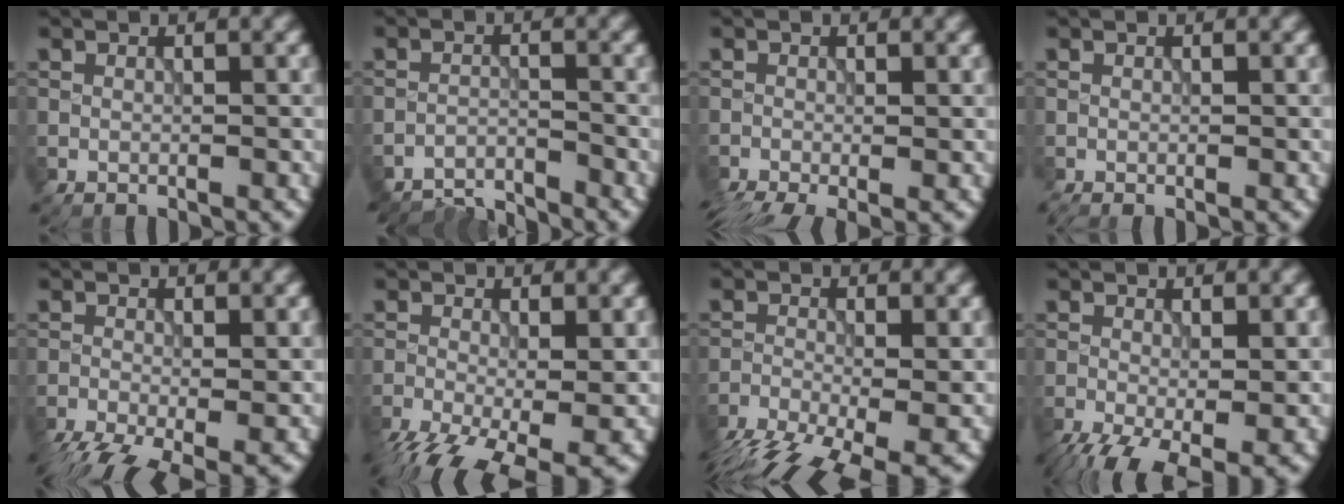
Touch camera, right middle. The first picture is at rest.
{"total": 4.3, "force": [-4.3, 0.4, 0.6], "torque": [-0.013, -0.010, -0.077]}
{"total": 5.1, "force": [-3.3, 1.5, 3.6], "torque": [-0.066, -0.023, -0.055]}
{"total": 0.6, "force": [-0.2, 0.1, 0.5], "torque": [-0.008, -0.004, -0.004]}
{"total": 6.6, "force": [-4.0, 2.1, 4.8], "torque": [-0.090, -0.024, -0.072]}
{"total": 9.9, "force": [-5.3, 3.9, 7.4], "torque": [-0.142, -0.040, -0.088]}
{"total": 10.3, "force": [-7.3, 3.4, 6.4], "torque": [-0.138, -0.047, -0.116]}
{"total": 7.7, "force": [-4.0, 2.9, 5.9], "torque": [-0.120, -0.028, -0.062]}